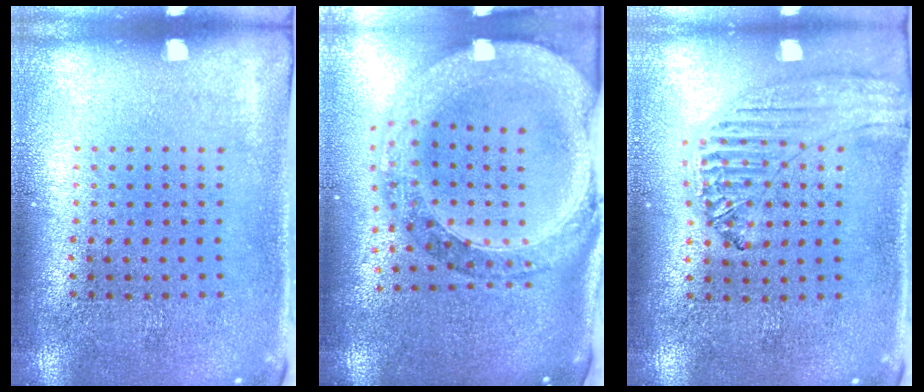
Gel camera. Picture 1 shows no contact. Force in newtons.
{"total": 2.5, "press": 2.2, "slide": 1.2}
{"total": 0.9, "press": 0.9, "slide": 0.1}